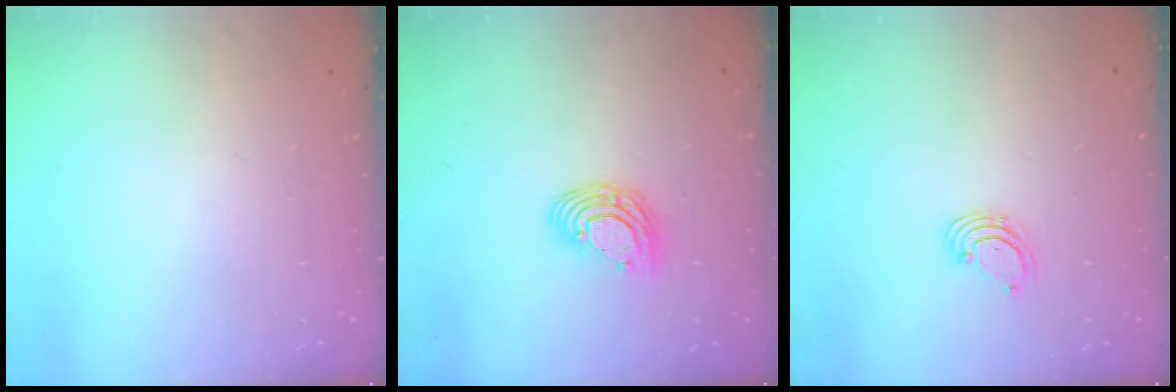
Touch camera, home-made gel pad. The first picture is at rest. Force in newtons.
{"total": 9.9, "press": 9.8, "slide": 0.7}
{"total": 1.6, "press": 1.6, "slide": 0.1}